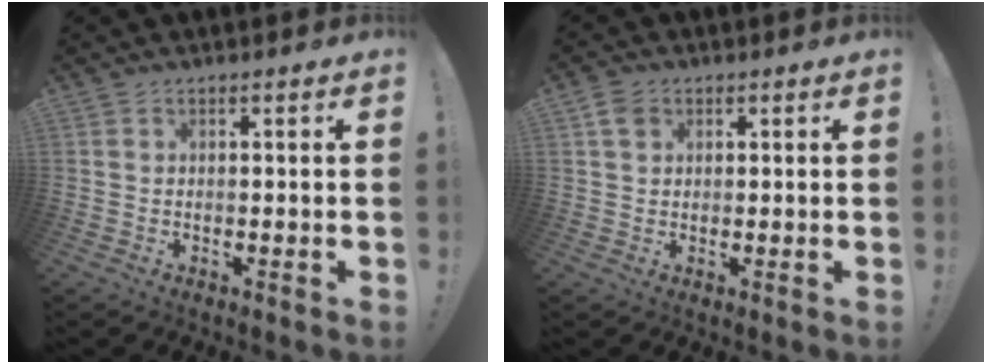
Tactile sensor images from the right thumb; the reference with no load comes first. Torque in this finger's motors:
{"motor_torque": [0.89, 0.25, 0.15, -0.19, -0.15]}